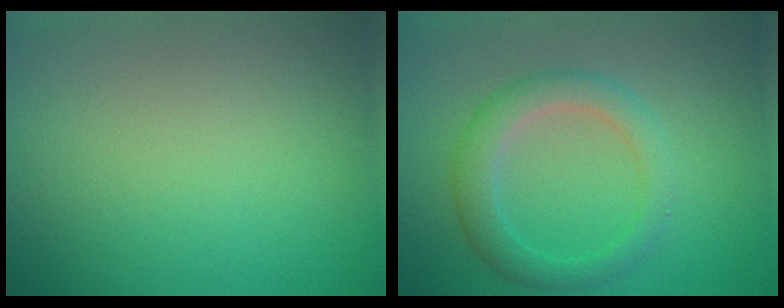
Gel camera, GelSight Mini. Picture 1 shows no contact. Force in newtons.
{"total": 3.4, "press": 3.4, "slide": 0.1}